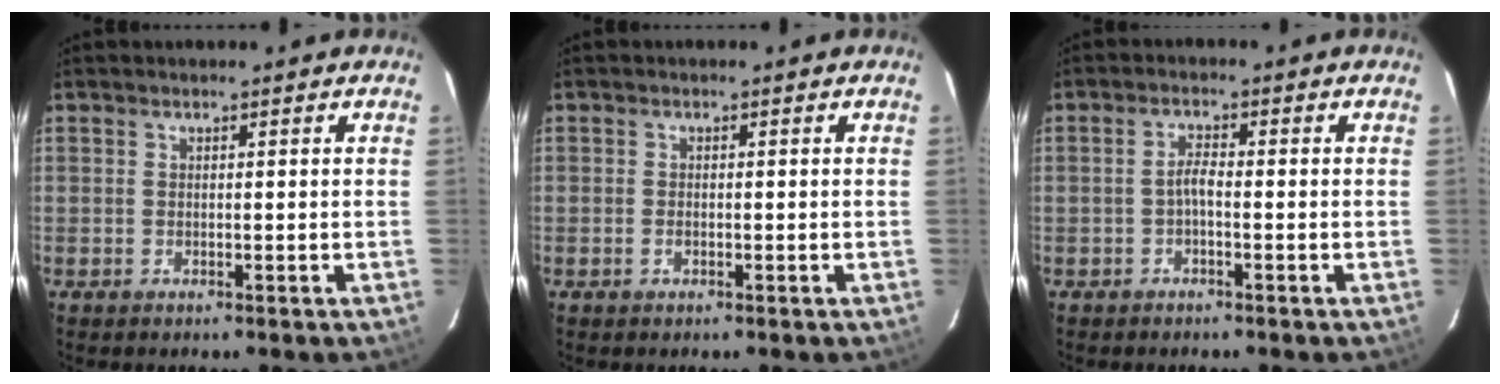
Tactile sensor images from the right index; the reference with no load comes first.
{"total": 1.1, "force": [-0.5, 0.6, 0.8], "torque": [-0.015, 0.000, -0.009]}
{"total": 1.9, "force": [-0.8, 0.5, 1.7], "torque": [-0.035, 0.007, -0.017]}